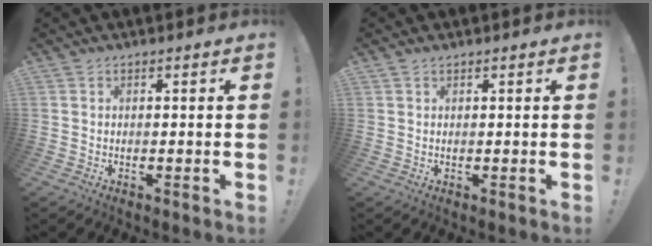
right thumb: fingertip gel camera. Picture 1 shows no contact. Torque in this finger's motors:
{"motor_torque": [-0.07, -0.13, -0.13, 0.13, 0.09]}